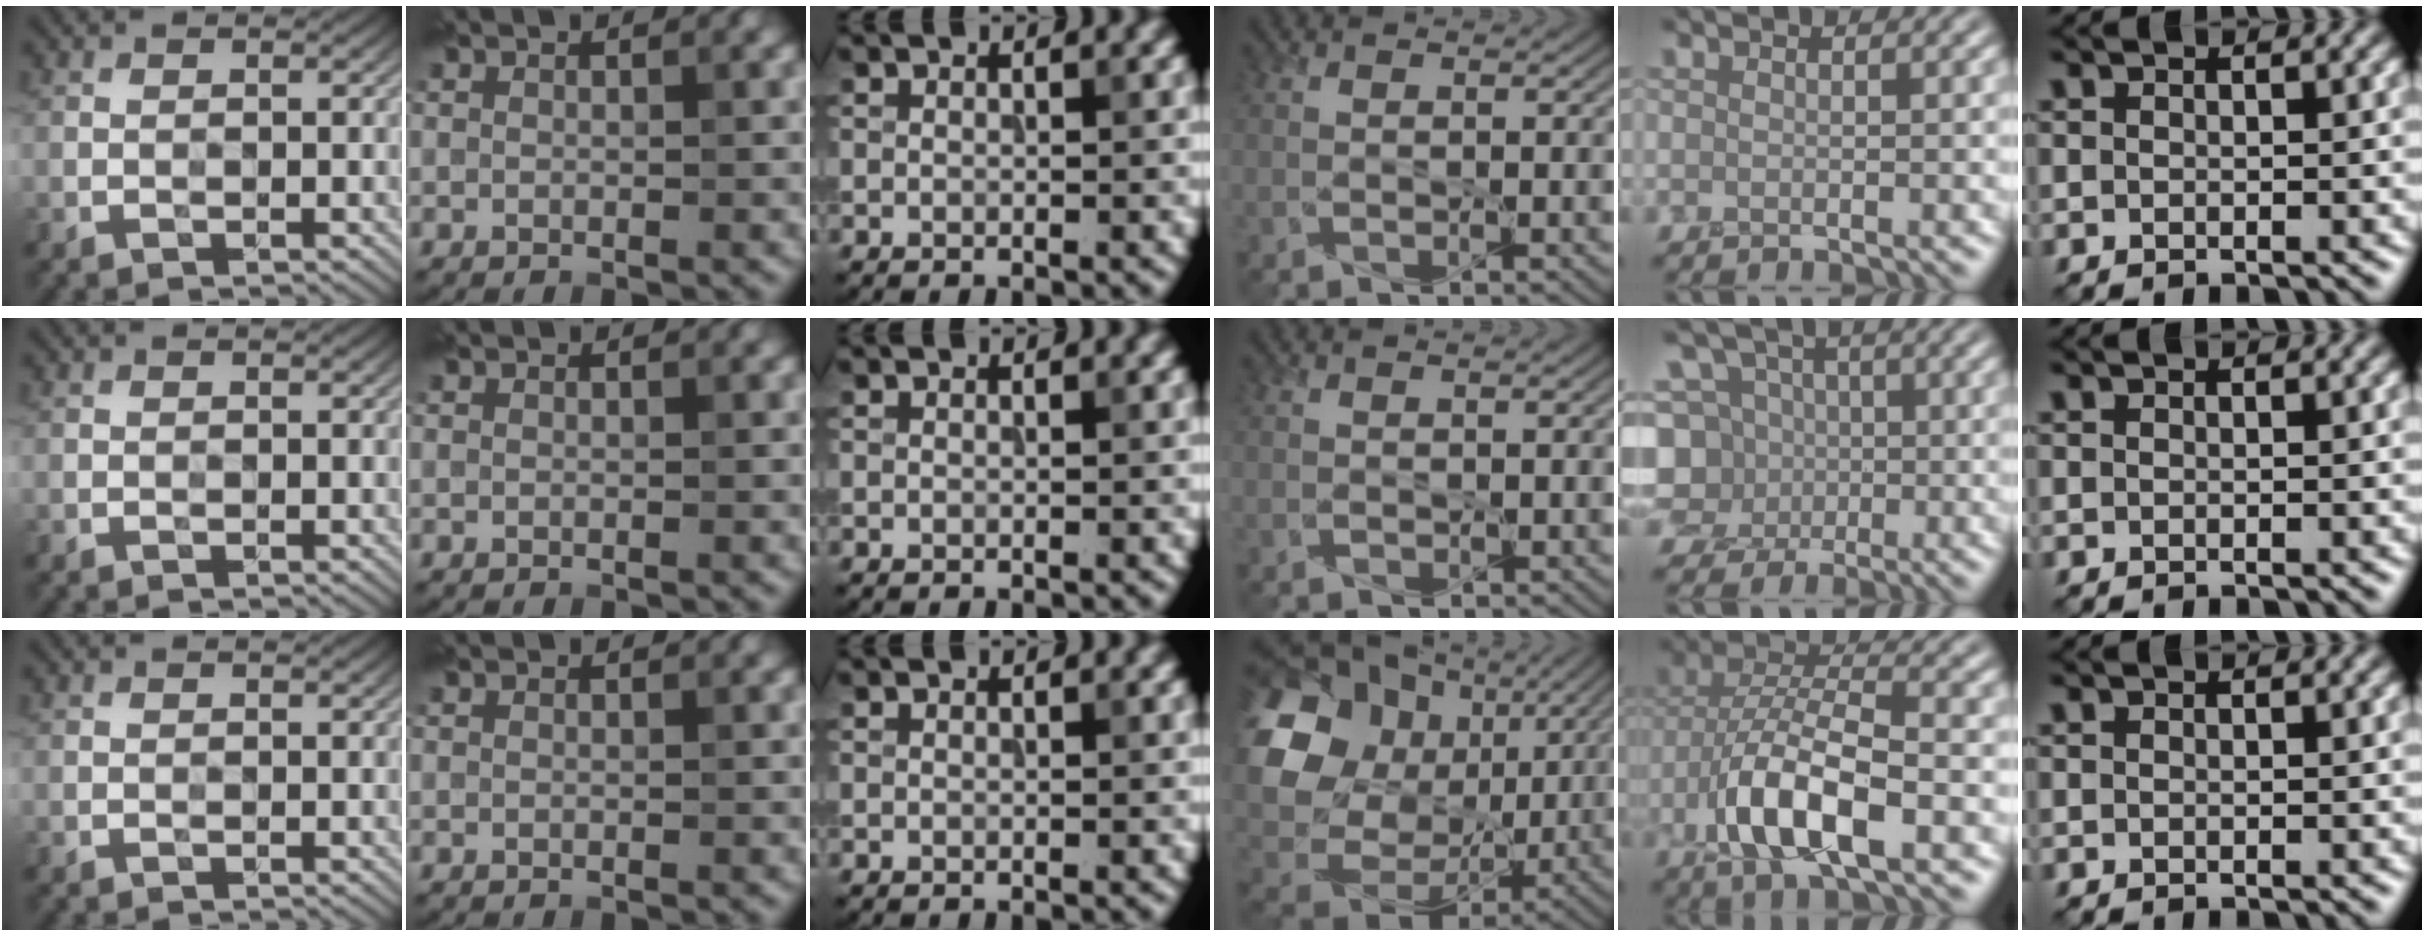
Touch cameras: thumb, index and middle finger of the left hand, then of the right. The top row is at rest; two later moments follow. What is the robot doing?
{"motion": "peel", "object": "bandage"}